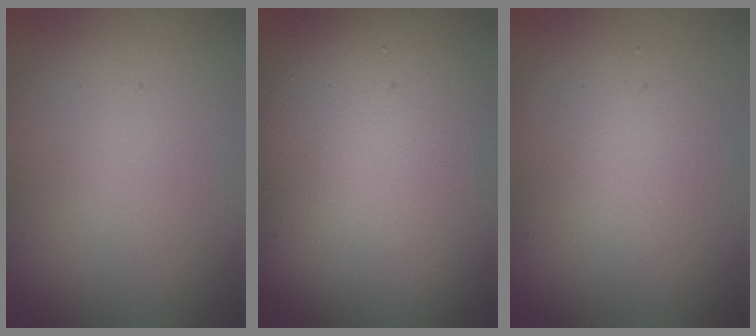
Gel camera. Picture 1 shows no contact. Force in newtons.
{"total": 17.0, "press": 16.9, "slide": 1.2}
{"total": 2.6, "press": 2.6, "slide": 0.1}